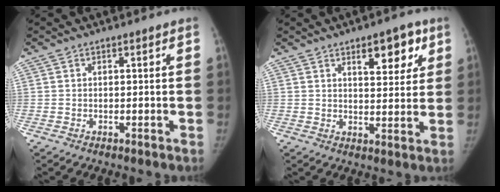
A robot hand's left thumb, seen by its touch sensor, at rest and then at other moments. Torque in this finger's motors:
{"motor_torque": [0.01, 0.01, -0.02, 0.03, 0.00]}